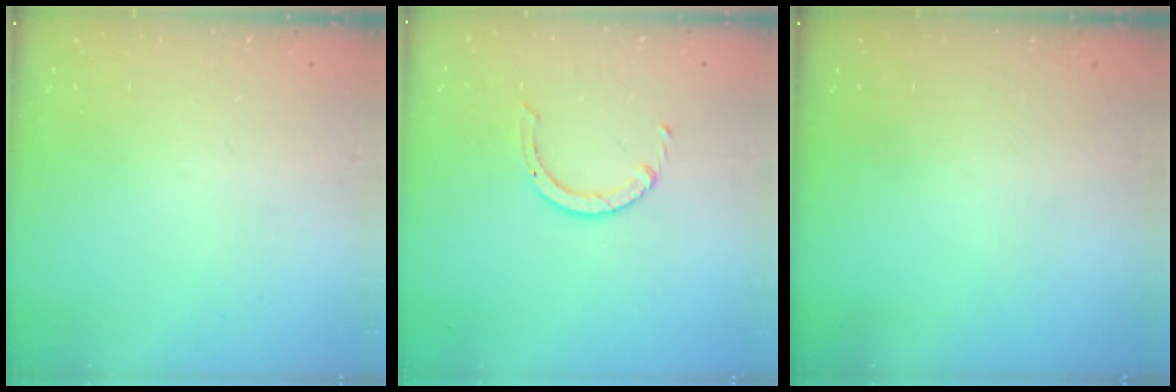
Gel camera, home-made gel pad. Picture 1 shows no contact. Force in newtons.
{"total": 2.5, "press": 2.4, "slide": 0.3}
{"total": 0.0}